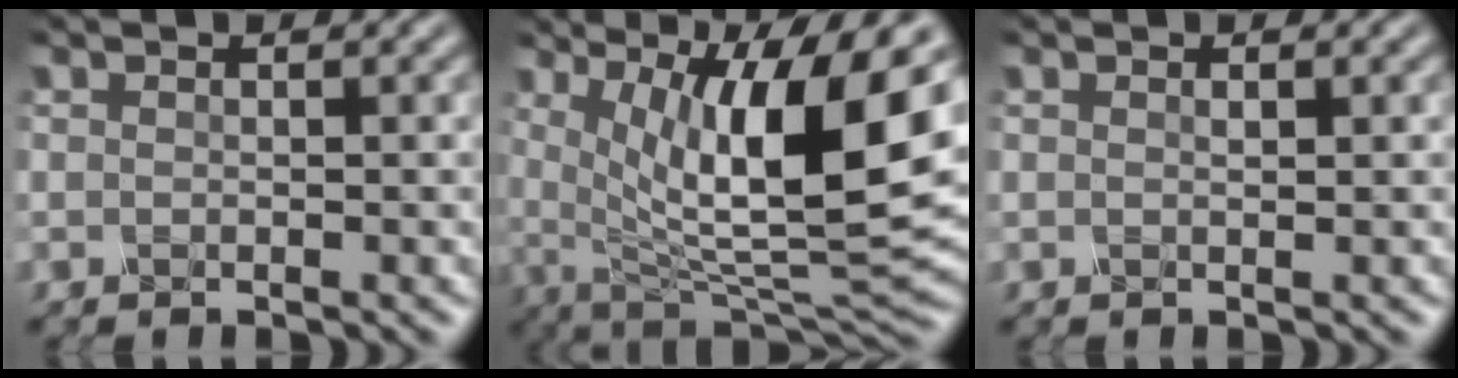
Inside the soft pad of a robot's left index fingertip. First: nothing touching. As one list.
[{"total": 13.4, "force": [3.1, 4.0, 12.4], "torque": [-0.195, -0.011, 0.059]}, {"total": 0.6, "force": [0.3, 0.1, 0.5], "torque": [-0.006, 0.001, 0.003]}]